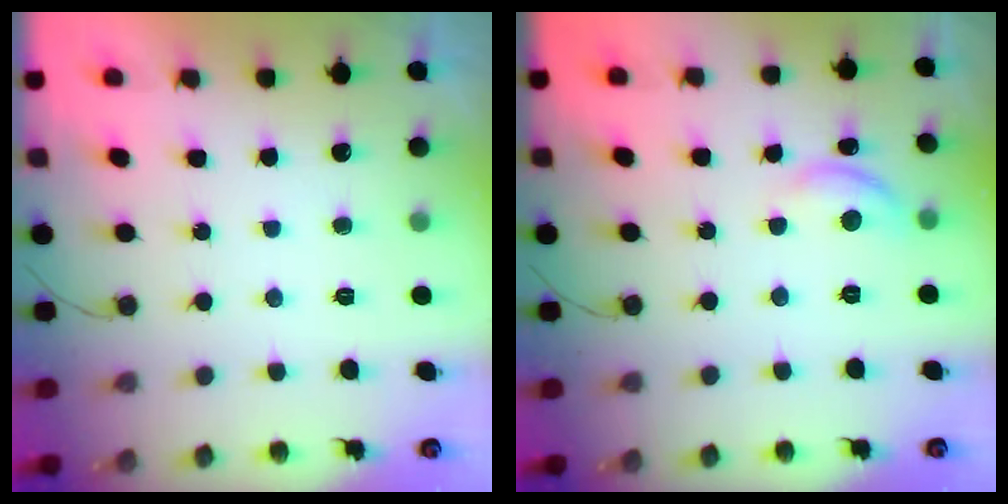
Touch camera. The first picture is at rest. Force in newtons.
{"total": 8.1, "press": 8.1, "slide": 0.6}